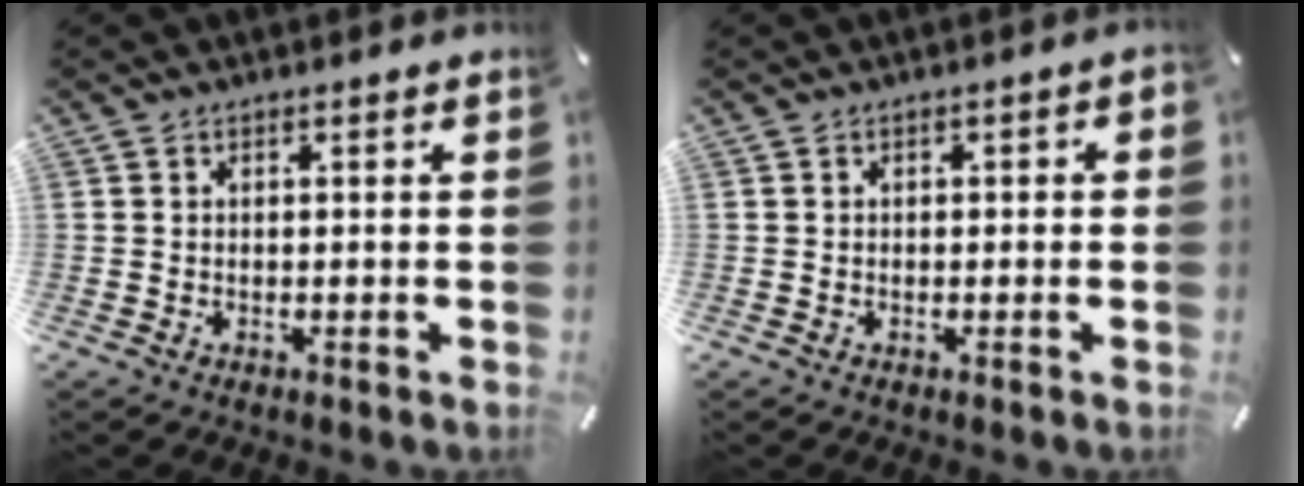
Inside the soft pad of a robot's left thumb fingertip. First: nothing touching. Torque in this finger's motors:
{"motor_torque": [-0.14, -0.14, -0.04, 0.12, 0.06]}